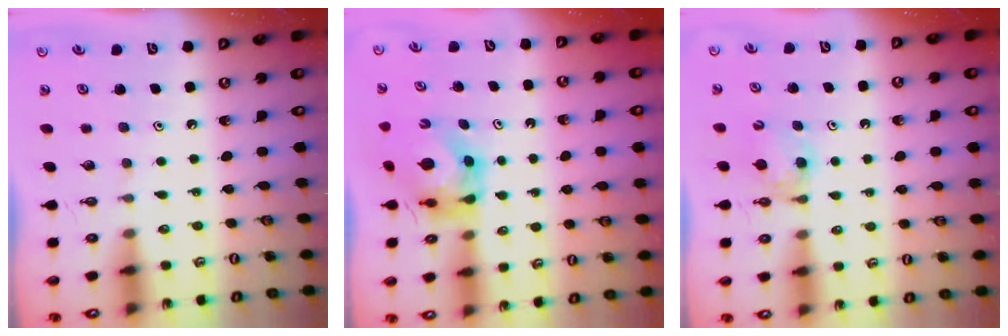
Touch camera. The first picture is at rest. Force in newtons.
{"total": 5.4, "press": 5.4, "slide": 0.4}
{"total": 5.1, "press": 5.0, "slide": 0.6}